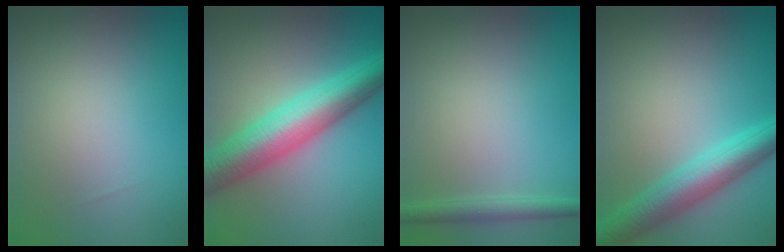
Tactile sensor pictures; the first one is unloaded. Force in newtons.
{"total": 8.4, "press": 8.4, "slide": 0.2}
{"total": 1.8, "press": 1.8, "slide": 0.1}
{"total": 5.7, "press": 5.7, "slide": 0.1}